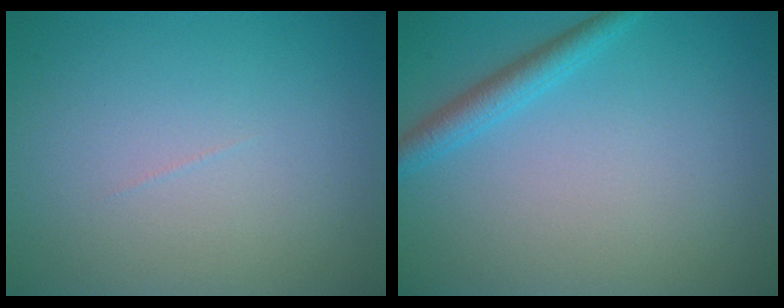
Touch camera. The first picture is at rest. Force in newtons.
{"total": 2.3, "press": 2.3, "slide": 0.2}